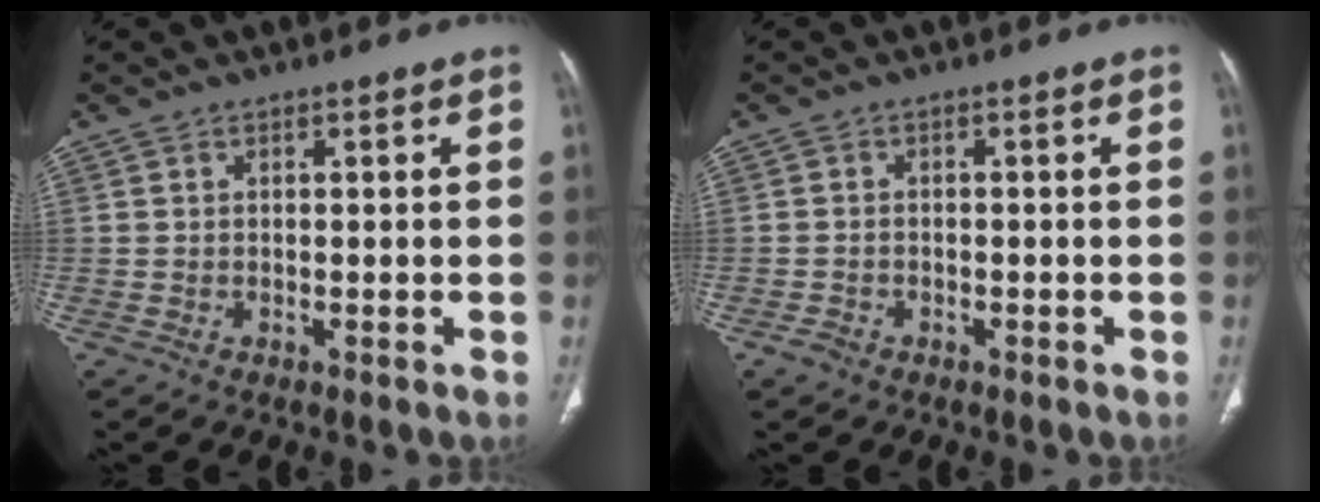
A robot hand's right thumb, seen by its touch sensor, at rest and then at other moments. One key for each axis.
{"total": 1.7, "fx": -1.1, "fy": 1.2, "fz": 0.5, "tx": -0.011, "ty": 0.006, "tz": -0.019}